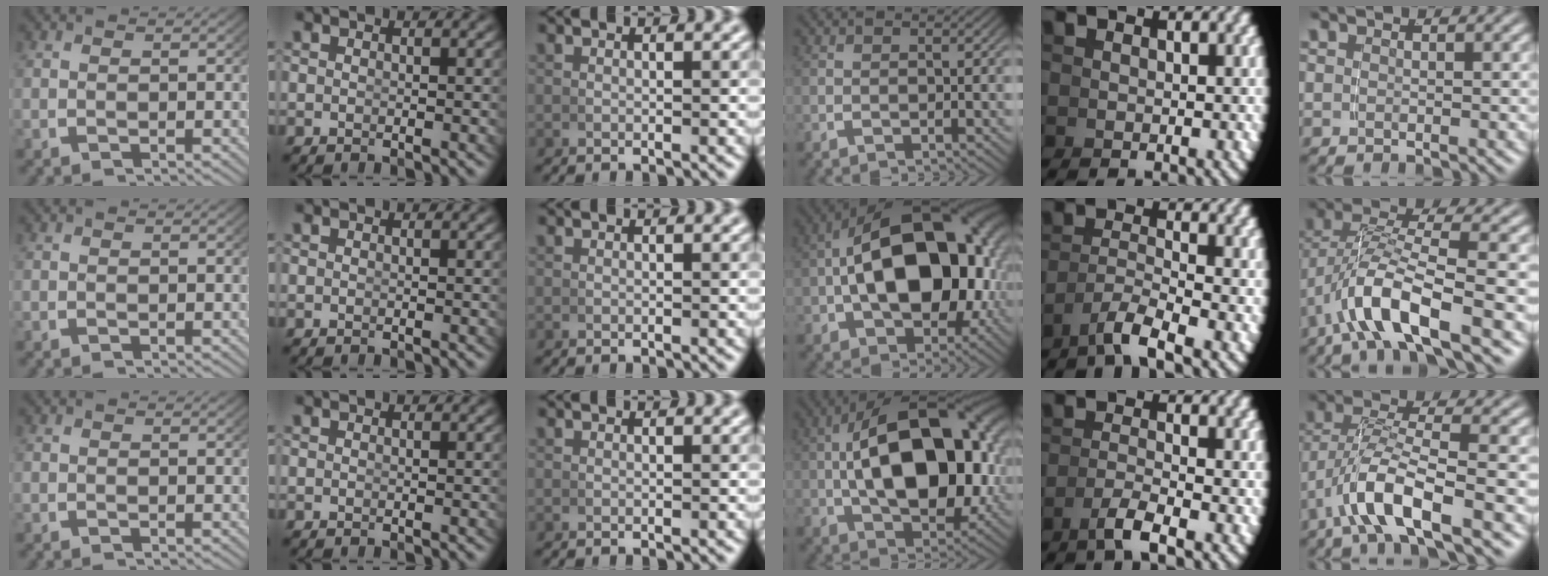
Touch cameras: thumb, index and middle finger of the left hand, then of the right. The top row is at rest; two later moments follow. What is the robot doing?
{"motion": "lift_and_place", "object": "bowl"}